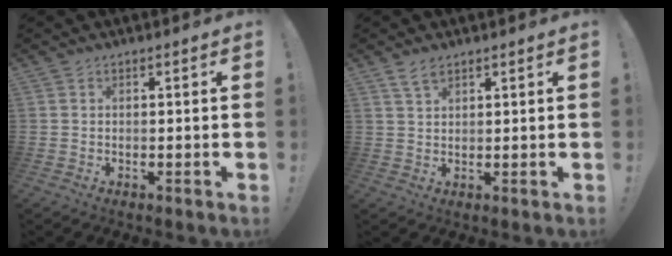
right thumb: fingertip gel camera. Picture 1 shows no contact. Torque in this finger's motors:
{"motor_torque": [0.16, 0.96, 0.21, 0.21, 0.00]}